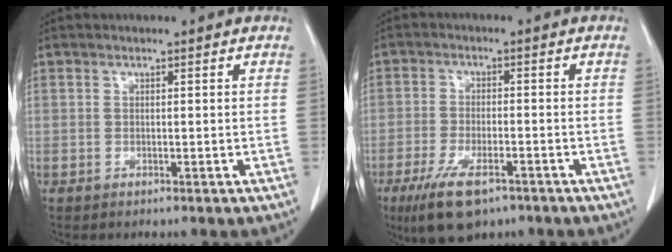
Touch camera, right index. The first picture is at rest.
{"total": 9.0, "force": [-5.8, 3.0, 6.2], "torque": [-0.120, -0.016, -0.096]}